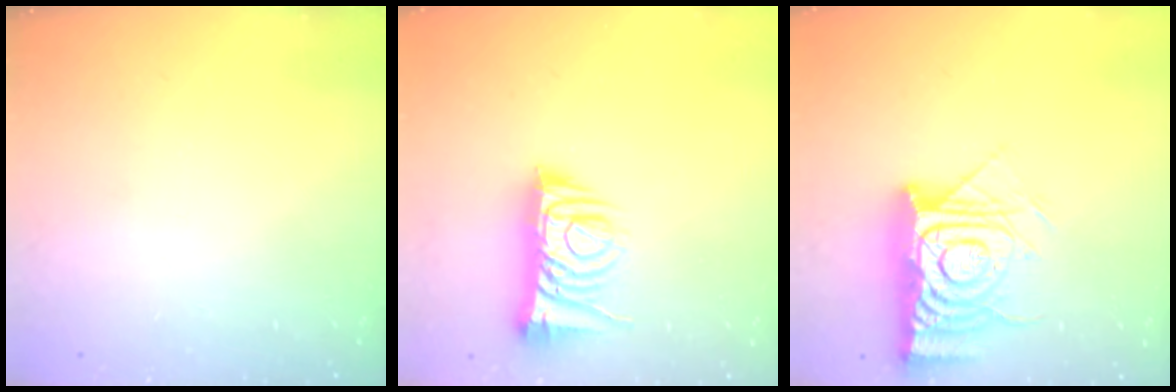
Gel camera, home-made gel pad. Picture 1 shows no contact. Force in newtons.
{"total": 9.0, "press": 8.9, "slide": 1.4}
{"total": 14.6, "press": 14.5, "slide": 1.5}